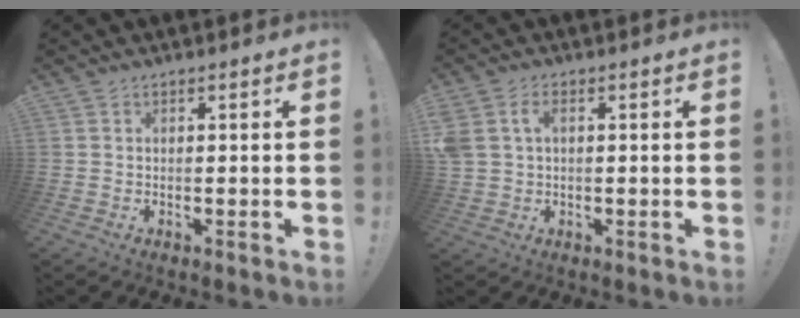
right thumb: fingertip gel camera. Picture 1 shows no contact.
{"total": 5.0, "force": [1.0, 3.4, 3.5], "torque": [-0.075, 0.003, 0.017]}